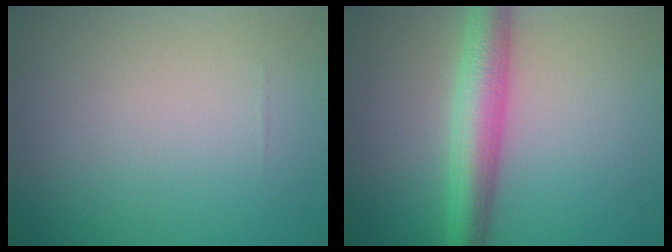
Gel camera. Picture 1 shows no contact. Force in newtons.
{"total": 5.6, "press": 5.6, "slide": 0.3}